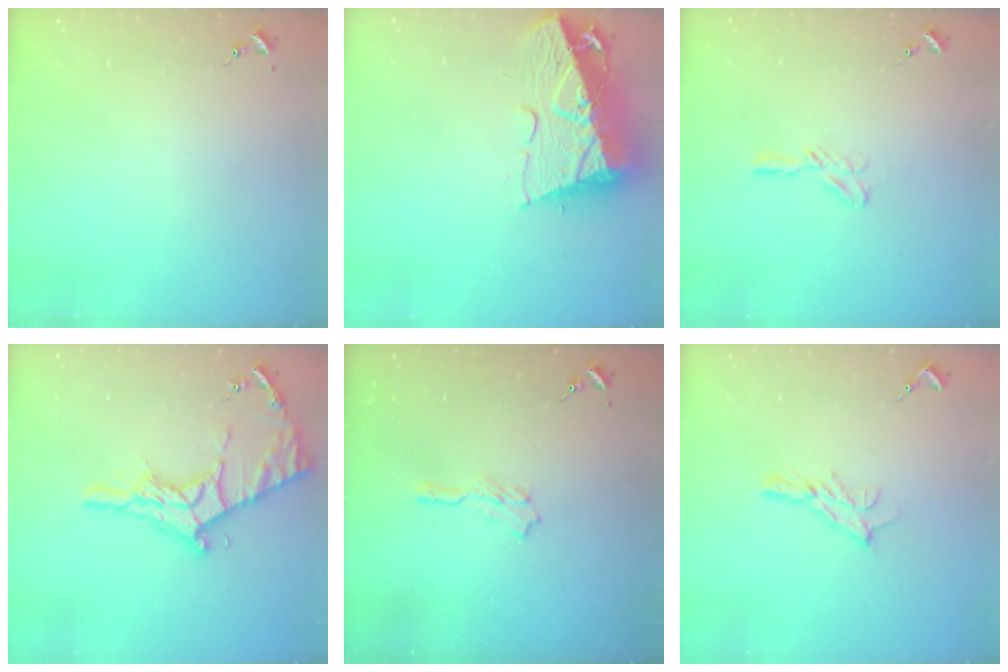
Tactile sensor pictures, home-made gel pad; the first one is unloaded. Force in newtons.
{"total": 17.4, "press": 17.3, "slide": 1.6}
{"total": 4.4, "press": 4.3, "slide": 0.4}
{"total": 21.5, "press": 21.4, "slide": 1.7}
{"total": 5.8, "press": 5.7, "slide": 0.7}
{"total": 7.9, "press": 7.9, "slide": 0.4}